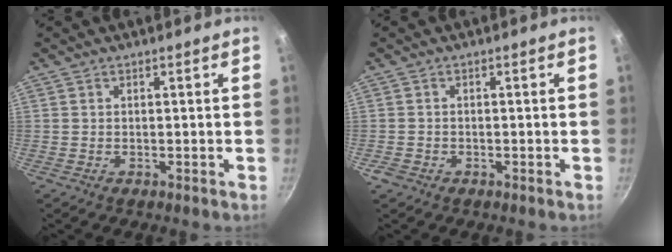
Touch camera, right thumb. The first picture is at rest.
{"total": 1.8, "force": [-1.0, 1.4, 0.6], "torque": [-0.015, 0.007, -0.015]}